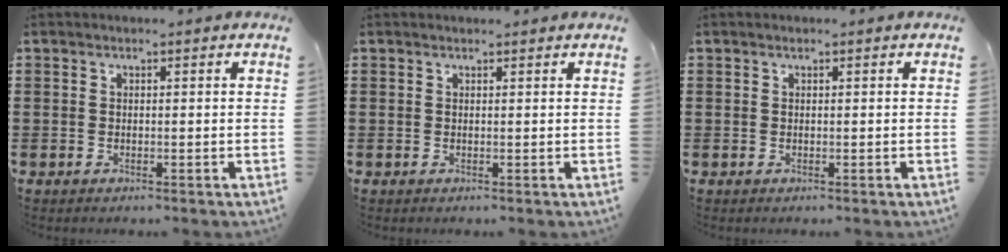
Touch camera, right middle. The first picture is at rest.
{"total": 0.6, "force": [0.5, -0.1, 0.2], "torque": [-0.004, 0.000, 0.010]}
{"total": 0.0}